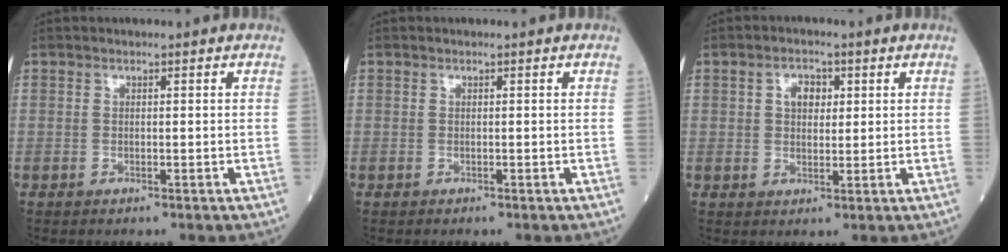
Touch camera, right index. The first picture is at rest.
{"total": 0.0}
{"total": 3.5, "force": [1.1, 2.3, 2.4], "torque": [-0.042, 0.008, 0.020]}